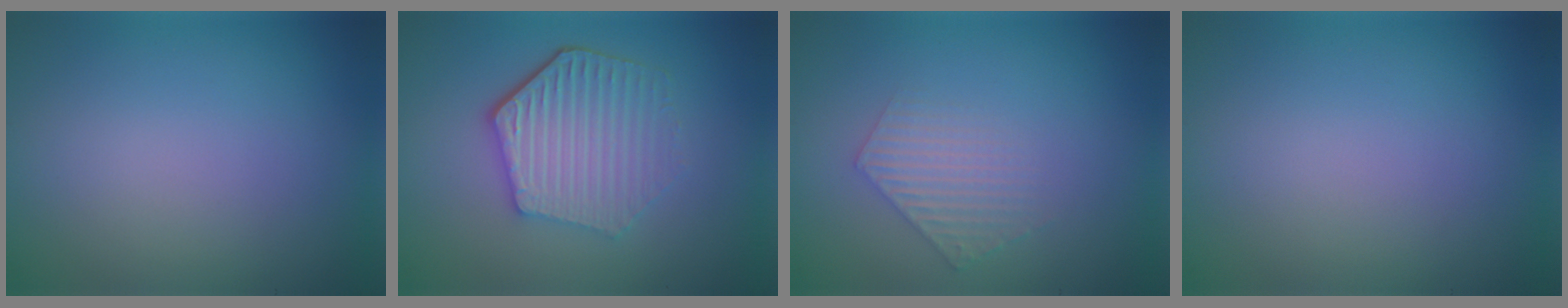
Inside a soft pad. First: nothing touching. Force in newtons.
{"total": 5.7, "press": 4.4, "slide": 3.6}
{"total": 2.2, "press": 2.1, "slide": 0.4}
{"total": 0.0}